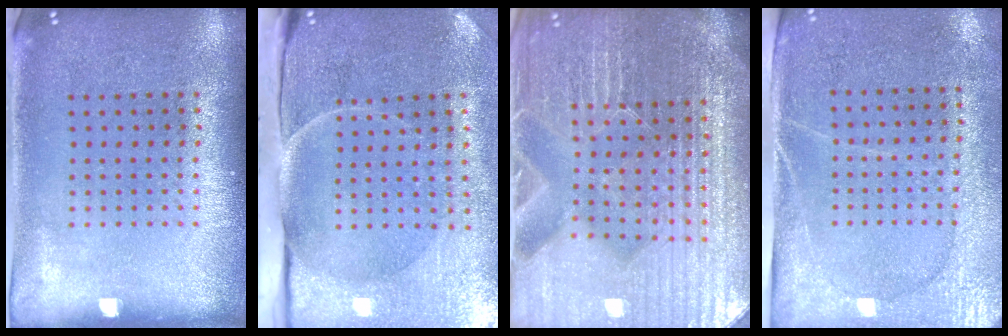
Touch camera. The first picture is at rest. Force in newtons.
{"total": 5.1, "press": 4.0, "slide": 3.1}
{"total": 5.9, "press": 5.4, "slide": 2.4}
{"total": 2.9, "press": 2.5, "slide": 1.4}